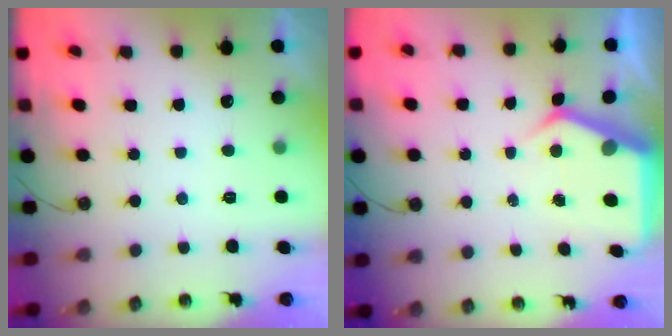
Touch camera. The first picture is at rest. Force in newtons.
{"total": 5.6, "press": 5.6, "slide": 0.6}